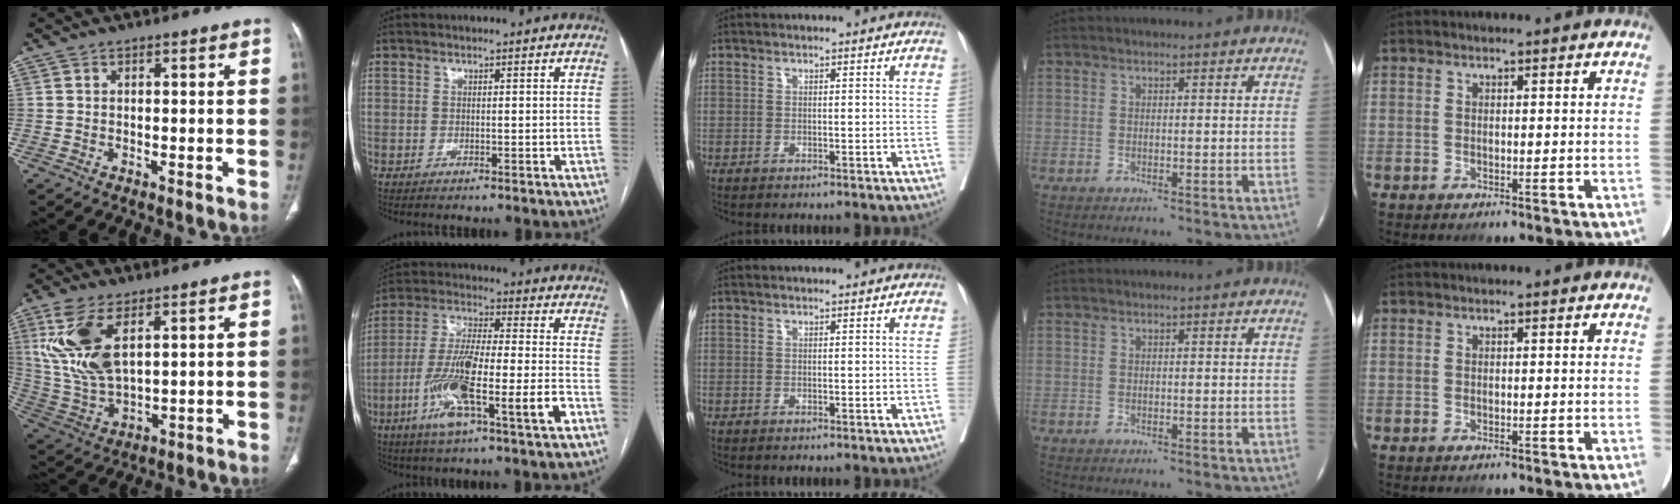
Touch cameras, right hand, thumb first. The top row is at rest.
{"thumb": {"total": 14.0, "force": [5.4, 6.6, 11.1], "torque": [-0.241, -0.017, 0.119]}, "index": {"total": 15.4, "force": [-5.8, 1.5, 14.2], "torque": [-0.275, -0.002, -0.102]}}